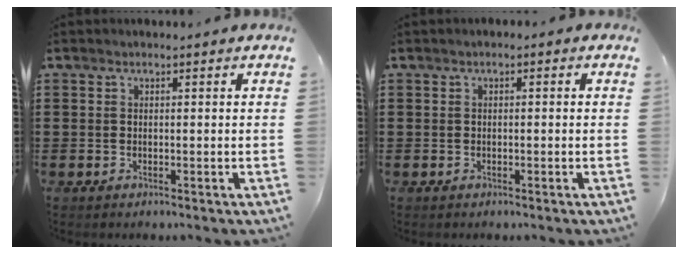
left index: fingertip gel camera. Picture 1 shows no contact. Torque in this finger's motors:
{"motor_torque": [2.14, 0.00, 0.31, 0.01]}